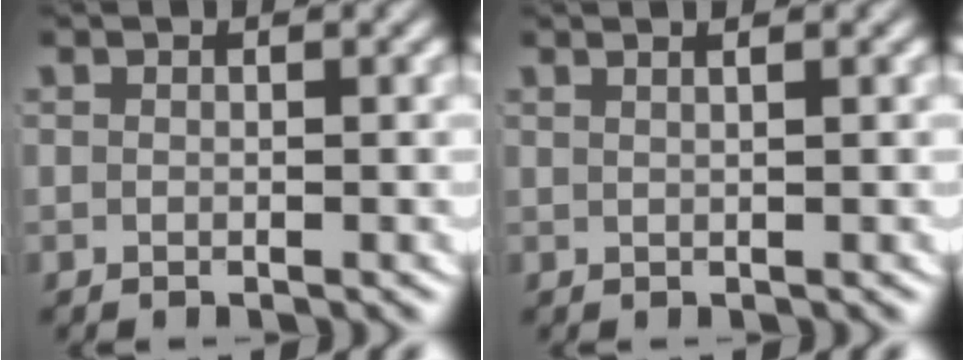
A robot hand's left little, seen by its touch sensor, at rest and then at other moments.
{"total": 2.1, "force": [1.2, 0.1, 1.7], "torque": [-0.016, 0.011, 0.018]}